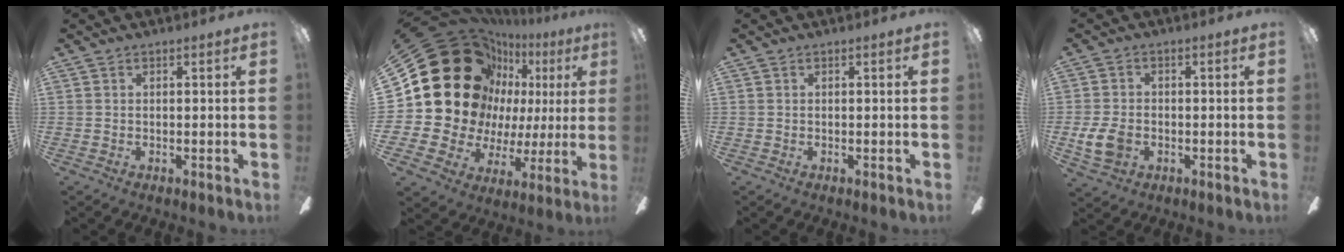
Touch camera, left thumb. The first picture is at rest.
{"total": 26.7, "force": [10.4, 20.3, 13.8], "torque": [-0.258, -0.072, 0.235]}
{"total": 0.0}
{"total": 7.2, "force": [-1.8, 5.3, 4.6], "torque": [-0.099, 0.006, -0.032]}